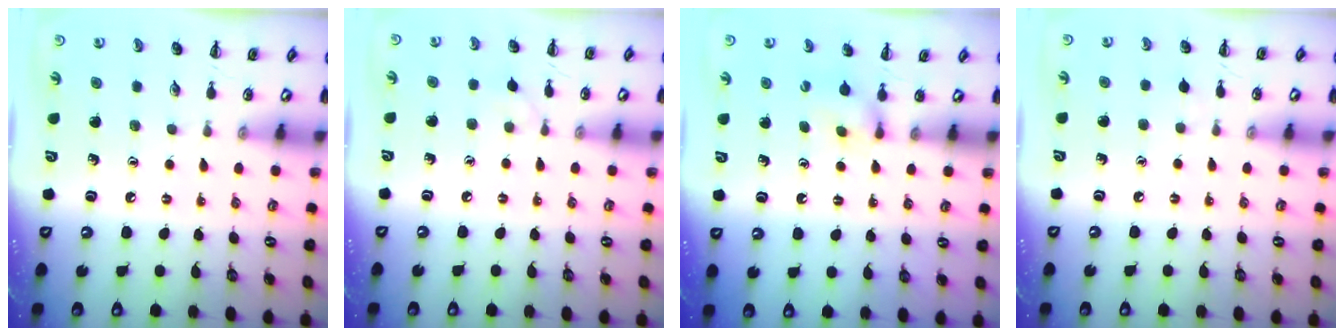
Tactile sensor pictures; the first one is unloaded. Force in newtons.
{"total": 3.0, "press": 2.8, "slide": 1.0}
{"total": 3.7, "press": 3.5, "slide": 1.2}
{"total": 2.2, "press": 1.9, "slide": 0.9}